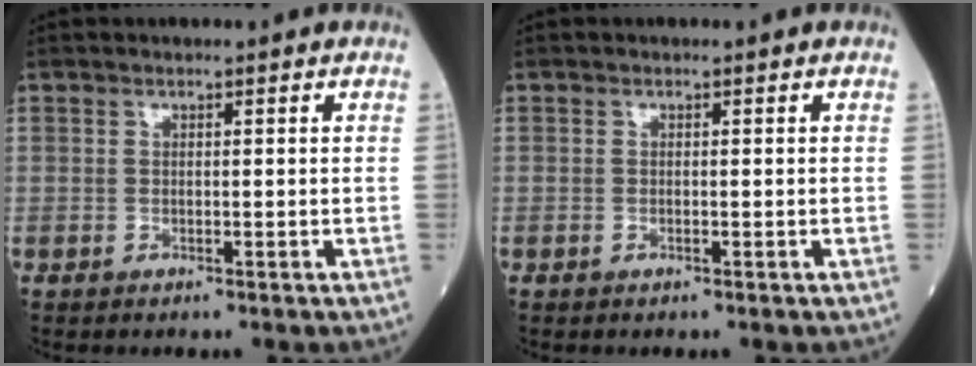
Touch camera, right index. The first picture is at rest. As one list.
[{"total": 0.0}]